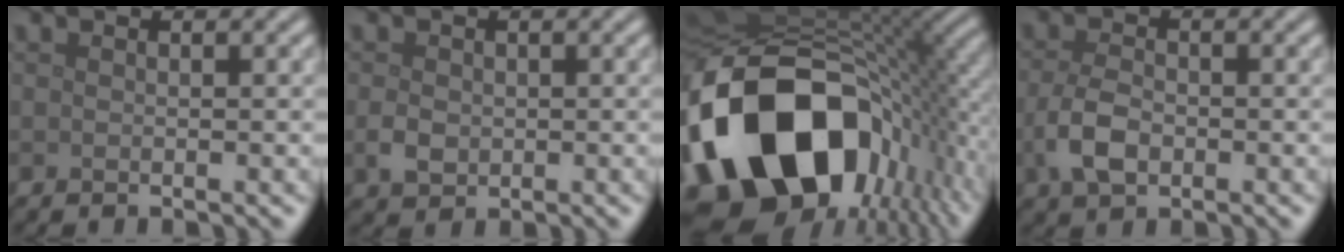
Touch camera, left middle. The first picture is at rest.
{"total": 2.0, "force": [-0.3, 1.7, 1.1], "torque": [-0.022, -0.005, -0.009]}
{"total": 20.3, "force": [-5.4, 13.1, 14.5], "torque": [-0.313, -0.031, -0.086]}
{"total": 3.5, "force": [-1.0, 2.2, 2.5], "torque": [-0.058, -0.004, -0.023]}